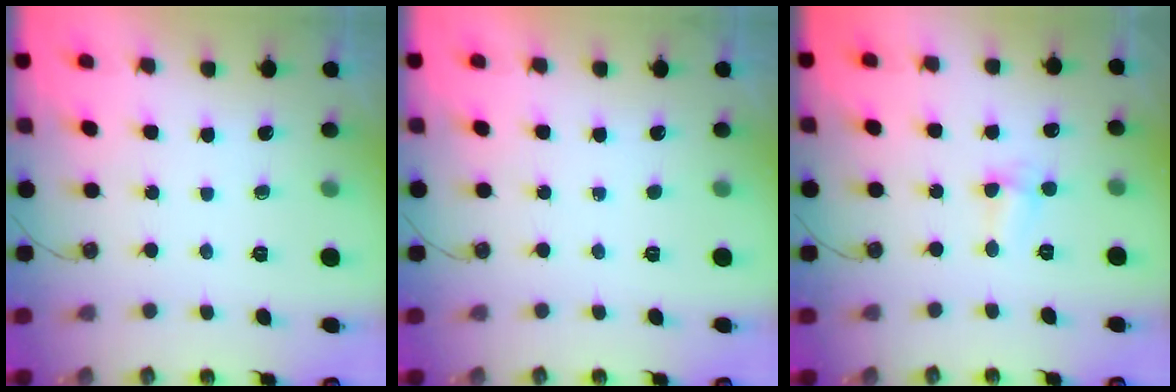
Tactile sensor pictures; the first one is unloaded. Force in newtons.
{"total": 0.0}
{"total": 2.5, "press": 2.4, "slide": 0.5}